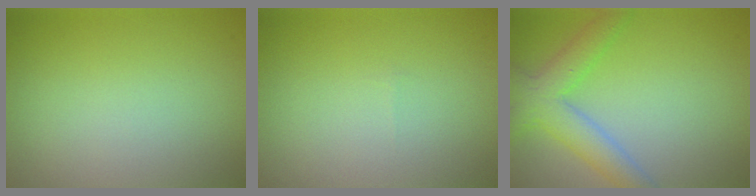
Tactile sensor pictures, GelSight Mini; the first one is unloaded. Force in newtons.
{"total": 0.0}
{"total": 4.6, "press": 4.6, "slide": 0.1}